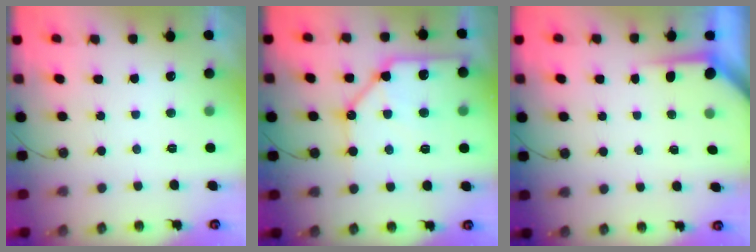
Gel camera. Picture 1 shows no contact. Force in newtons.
{"total": 14.2, "press": 14.1, "slide": 2.1}
{"total": 3.3, "press": 3.3, "slide": 0.4}